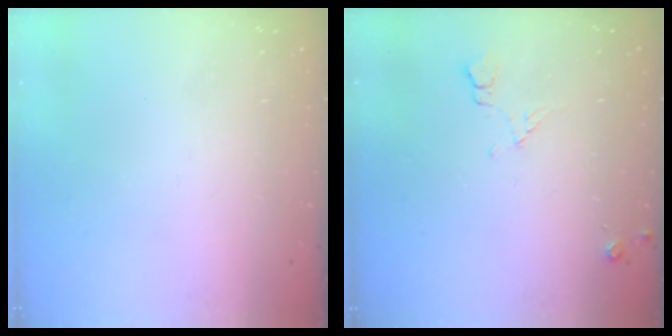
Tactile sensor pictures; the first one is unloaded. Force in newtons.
{"total": 6.2, "press": 6.2, "slide": 0.9}